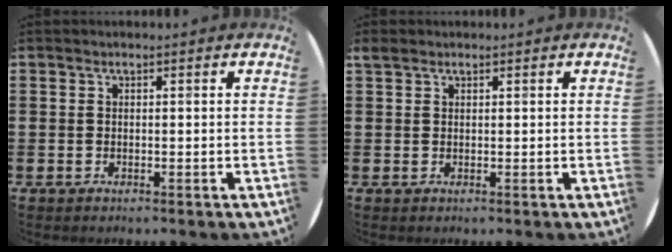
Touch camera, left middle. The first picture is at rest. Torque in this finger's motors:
{"motor_torque": [0.36, -0.32, 0.01, 0.00]}